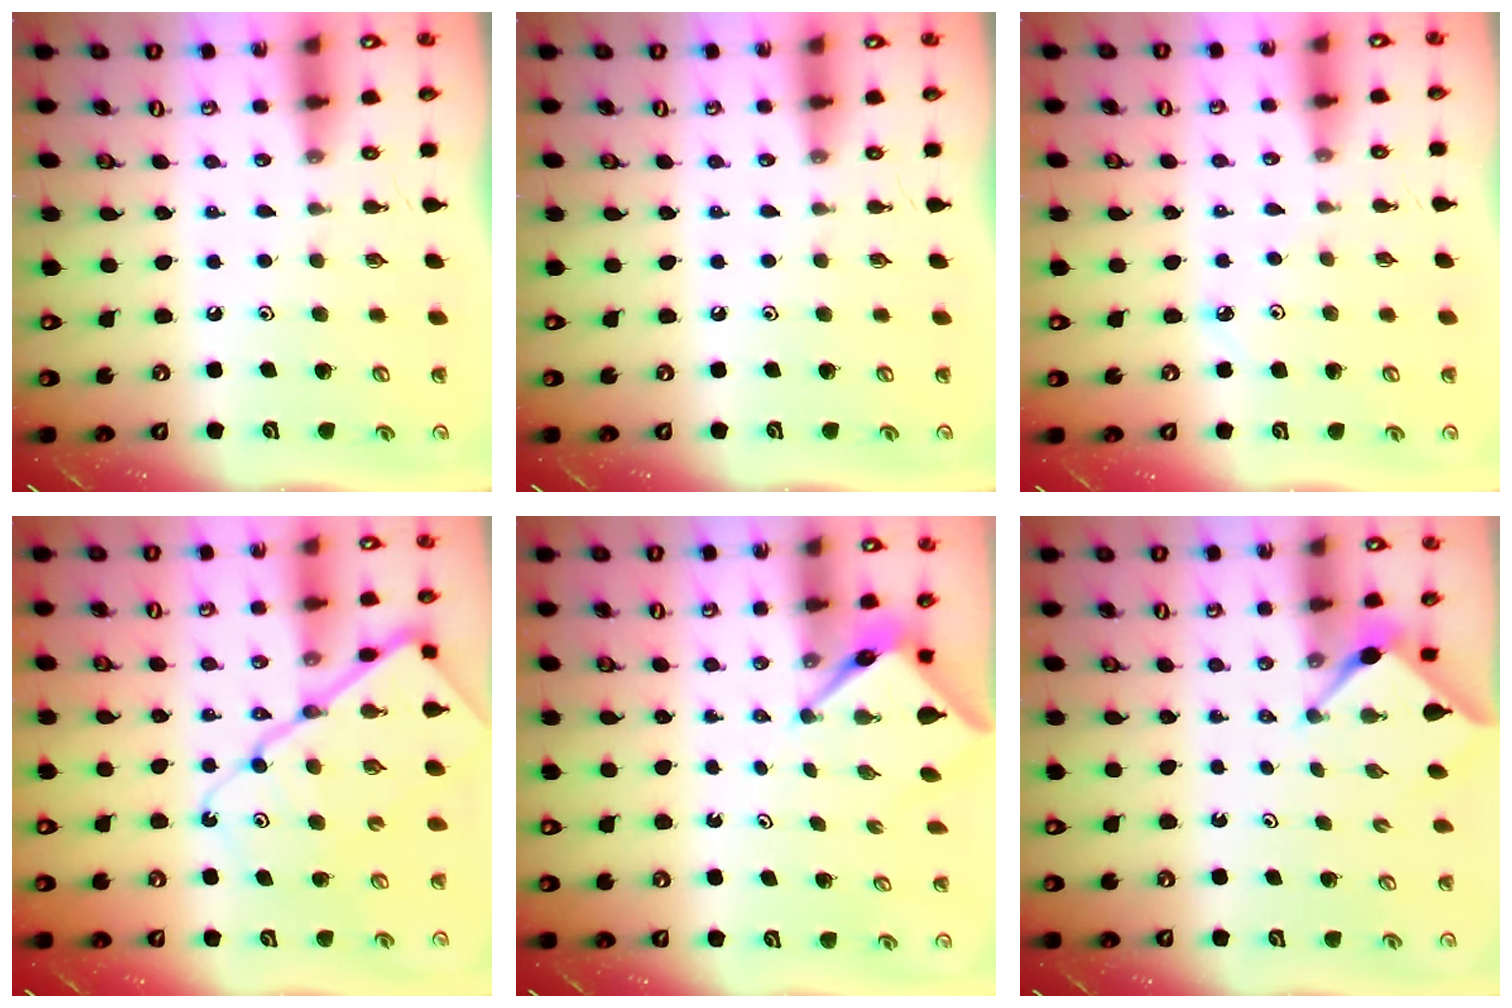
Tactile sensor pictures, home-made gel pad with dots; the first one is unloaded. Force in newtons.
{"total": 0.0}
{"total": 2.2, "press": 2.2, "slide": 0.2}
{"total": 16.1, "press": 16.0, "slide": 1.7}
{"total": 3.9, "press": 3.9, "slide": 0.2}
{"total": 3.0, "press": 2.9, "slide": 0.3}